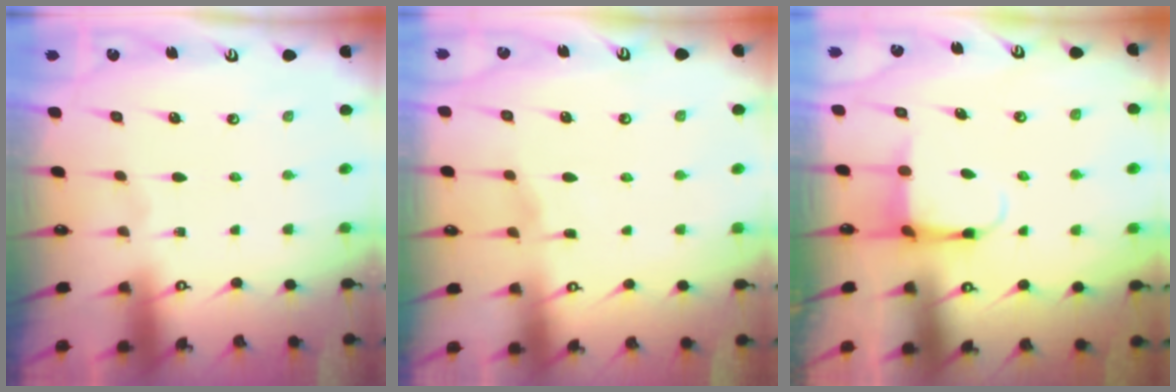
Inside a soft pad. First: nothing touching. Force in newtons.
{"total": 2.9, "press": 2.9, "slide": 0.4}
{"total": 3.9, "press": 3.8, "slide": 0.6}